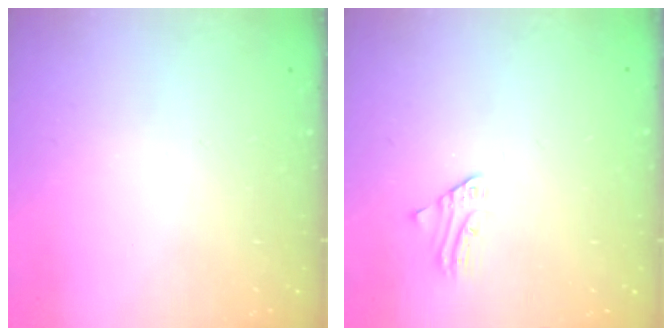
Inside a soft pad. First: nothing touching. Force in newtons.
{"total": 1.7, "press": 1.7, "slide": 0.2}